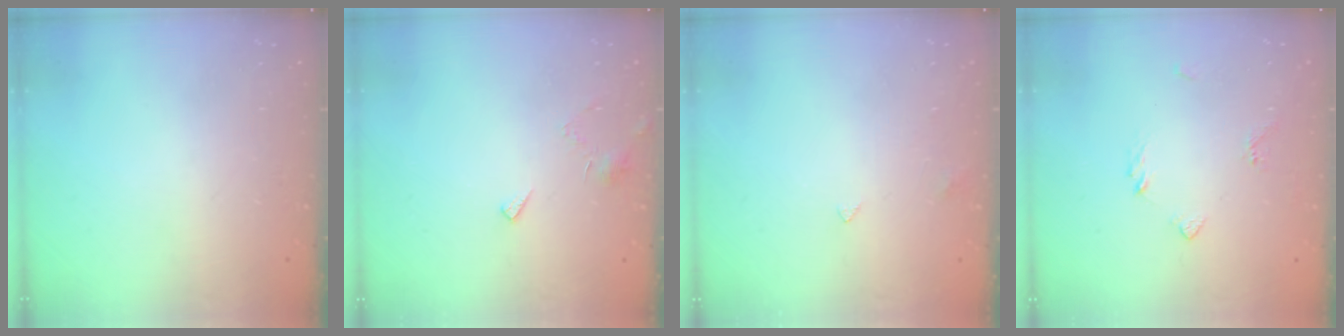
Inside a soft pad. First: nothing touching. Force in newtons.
{"total": 5.6, "press": 5.6, "slide": 0.3}
{"total": 2.8, "press": 2.8, "slide": 0.5}
{"total": 3.4, "press": 3.3, "slide": 0.6}